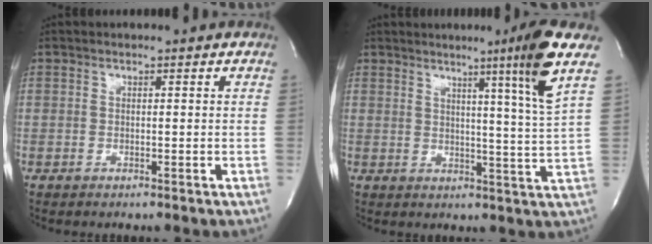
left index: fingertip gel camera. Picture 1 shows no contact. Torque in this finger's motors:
{"motor_torque": [0.21, -0.17, 0.32, 0.08]}